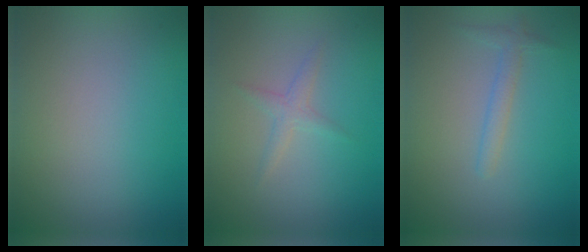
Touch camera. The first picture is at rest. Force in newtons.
{"total": 1.2, "press": 1.2, "slide": 0.0}
{"total": 1.4, "press": 1.4, "slide": 0.0}